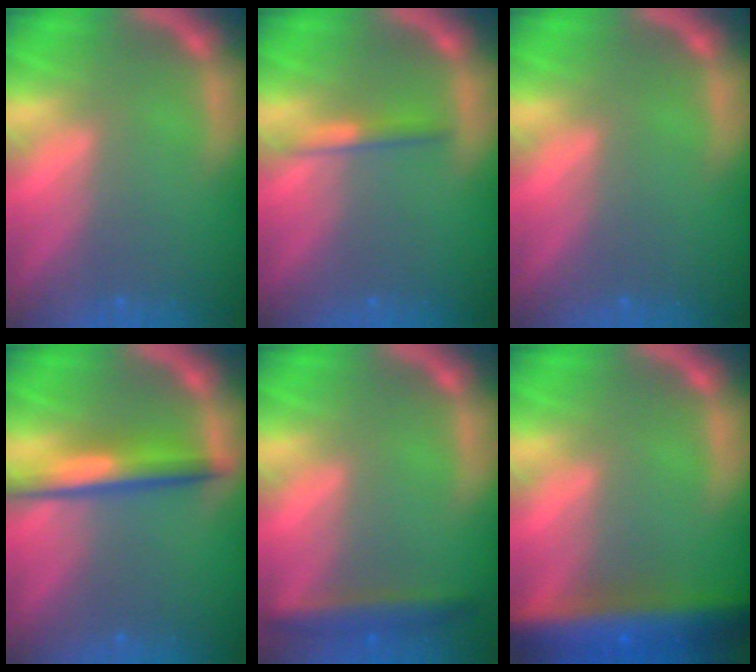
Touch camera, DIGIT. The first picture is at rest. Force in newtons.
{"total": 1.4}
{"total": 0.0}
{"total": 4.0}
{"total": 2.9}
{"total": 9.0}